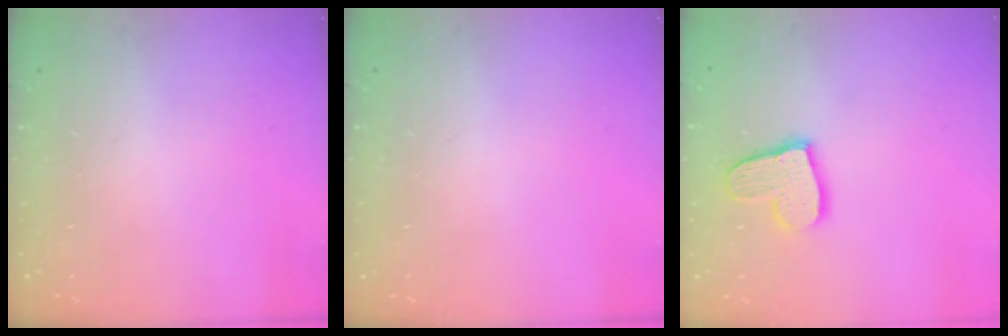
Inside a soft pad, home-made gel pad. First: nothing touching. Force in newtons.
{"total": 0.0}
{"total": 12.2, "press": 12.2, "slide": 1.0}